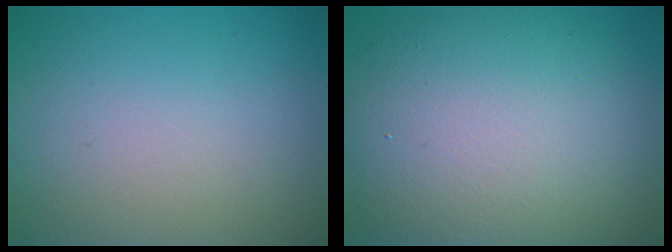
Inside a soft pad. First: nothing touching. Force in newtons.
{"total": 13.3, "press": 13.3, "slide": 0.5}